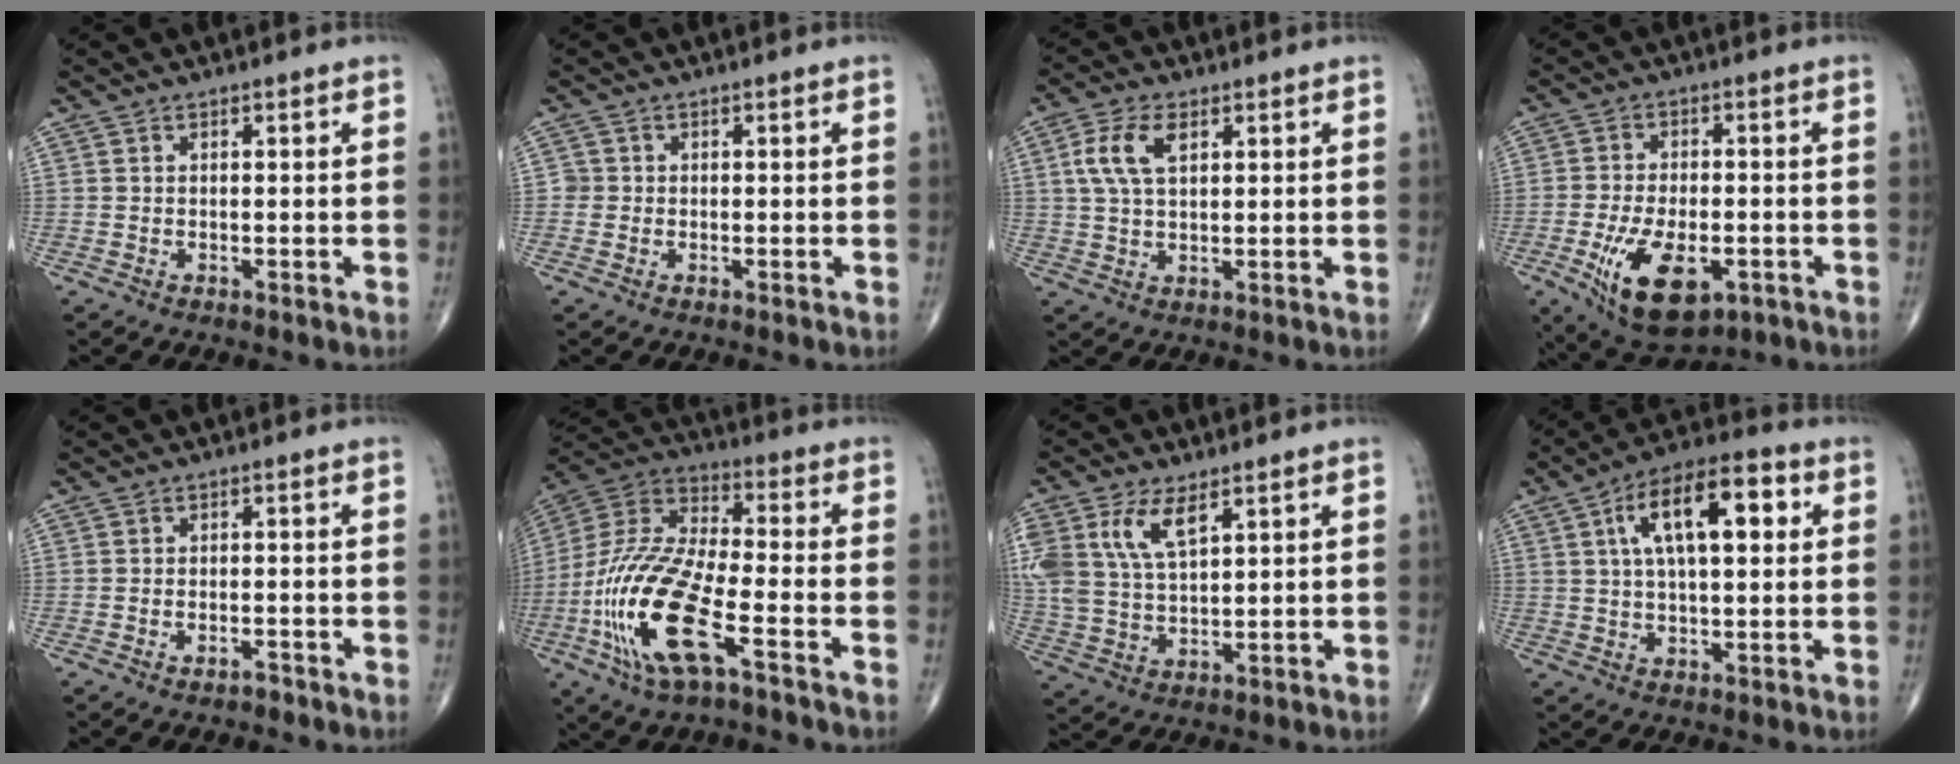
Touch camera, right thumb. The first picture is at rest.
{"total": 1.3, "force": [-0.2, 1.3, 0.0], "torque": [0.009, 0.005, -0.005]}
{"total": 7.2, "force": [2.3, 3.8, 5.7], "torque": [-0.121, 0.005, 0.045]}
{"total": 13.9, "force": [-5.2, 7.1, 10.8], "torque": [-0.177, 0.004, -0.072]}
{"total": 1.3, "force": [-1.1, 0.5, 0.5], "torque": [-0.009, 0.006, -0.016]}
{"total": 20.8, "force": [-7.8, 6.9, 18.0], "torque": [-0.403, 0.022, -0.144]}
{"total": 10.5, "force": [5.0, 5.0, 7.7], "torque": [-0.164, -0.008, 0.107]}
{"total": 14.8, "force": [4.1, 6.4, 12.7], "torque": [-0.196, 0.016, 0.059]}